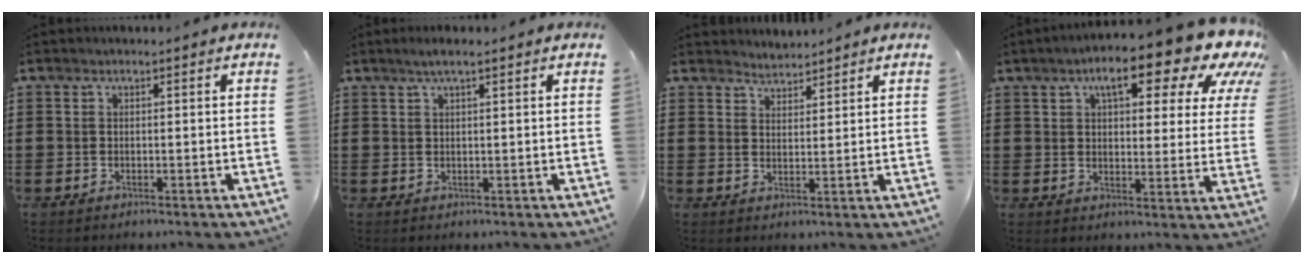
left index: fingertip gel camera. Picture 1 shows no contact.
{"total": 1.8, "force": [0.8, 0.1, 1.6], "torque": [-0.030, 0.001, 0.014]}
{"total": 2.4, "force": [2.3, 0.2, -0.6], "torque": [0.003, -0.007, 0.044]}
{"total": 14.5, "force": [9.8, 4.2, 9.9], "torque": [-0.147, -0.049, 0.155]}